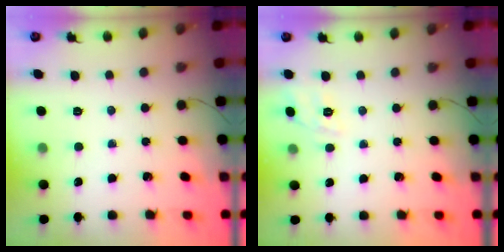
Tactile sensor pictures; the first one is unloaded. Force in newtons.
{"total": 7.9, "press": 7.7, "slide": 1.7}